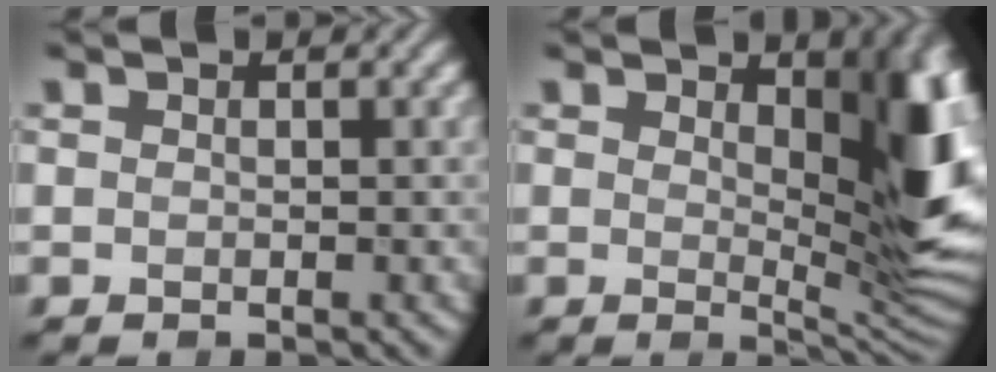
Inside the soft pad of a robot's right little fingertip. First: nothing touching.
{"total": 10.1, "force": [2.1, 3.7, 9.1], "torque": [-0.107, -0.007, 0.037]}